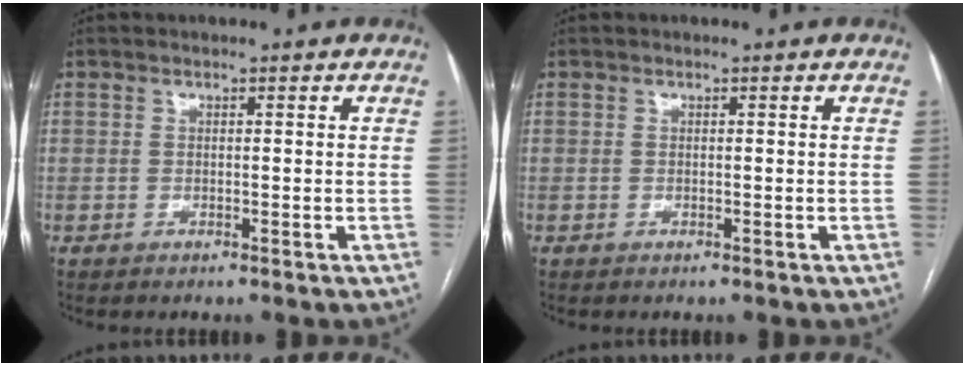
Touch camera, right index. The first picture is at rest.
{"total": 0.0}